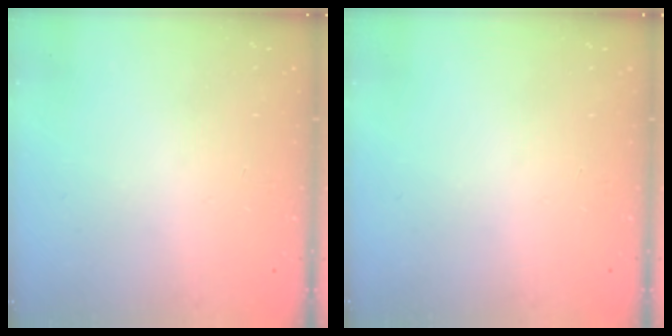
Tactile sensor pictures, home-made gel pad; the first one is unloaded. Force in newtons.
{"total": 0.0}